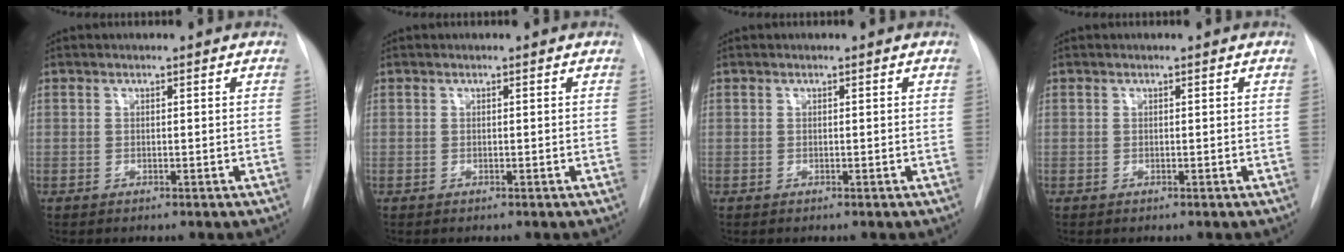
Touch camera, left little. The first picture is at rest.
{"total": 0.0}
{"total": 0.0}
{"total": 0.0}